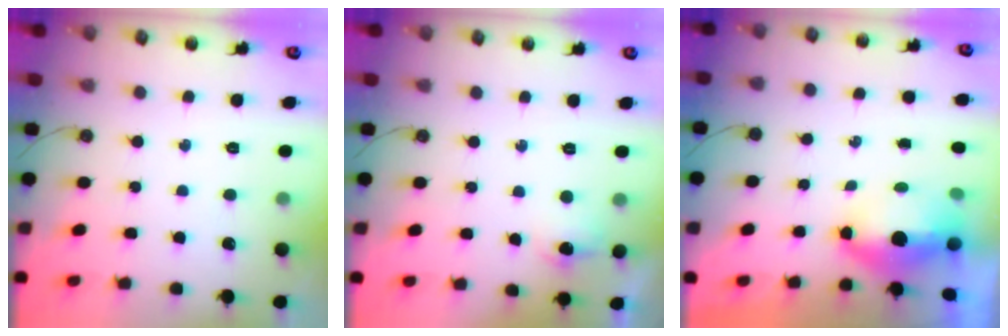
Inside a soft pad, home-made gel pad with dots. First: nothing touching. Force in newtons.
{"total": 6.4, "press": 6.4, "slide": 0.4}
{"total": 12.5, "press": 7.8, "slide": 9.7}